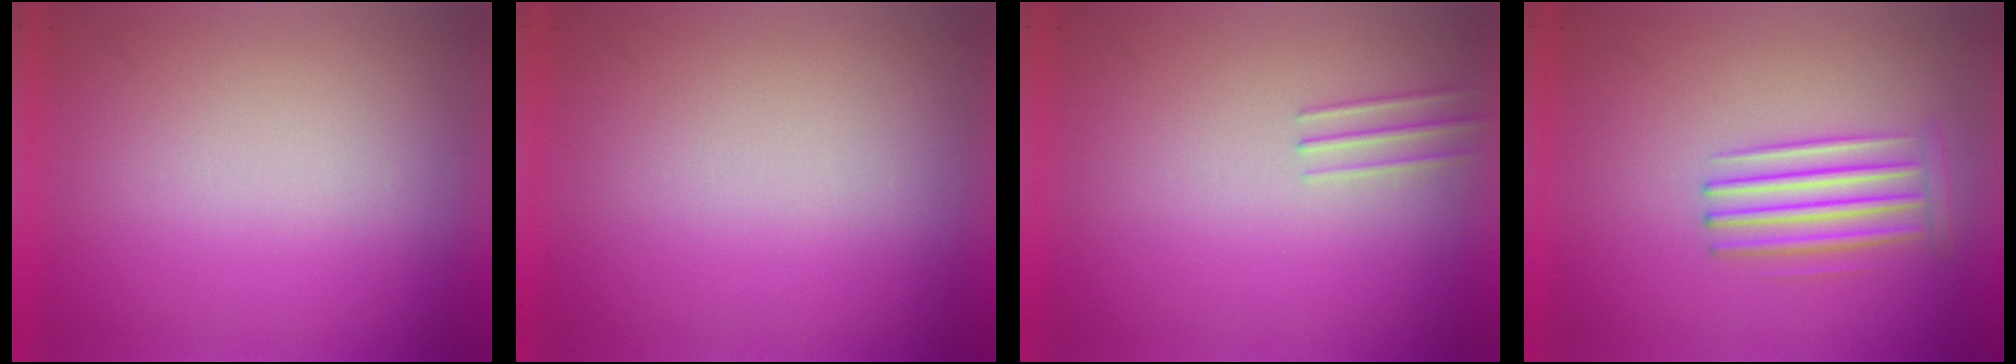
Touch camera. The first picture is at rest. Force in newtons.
{"total": 0.0}
{"total": 1.0}
{"total": 2.9}